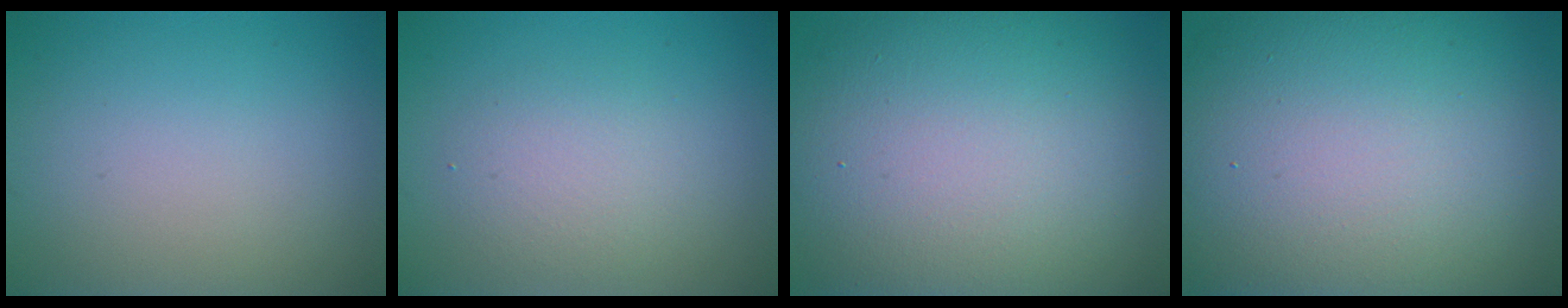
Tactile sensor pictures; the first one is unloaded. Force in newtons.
{"total": 2.7, "press": 2.7, "slide": 0.1}
{"total": 16.0, "press": 16.0, "slide": 1.3}
{"total": 19.8, "press": 19.8, "slide": 1.2}